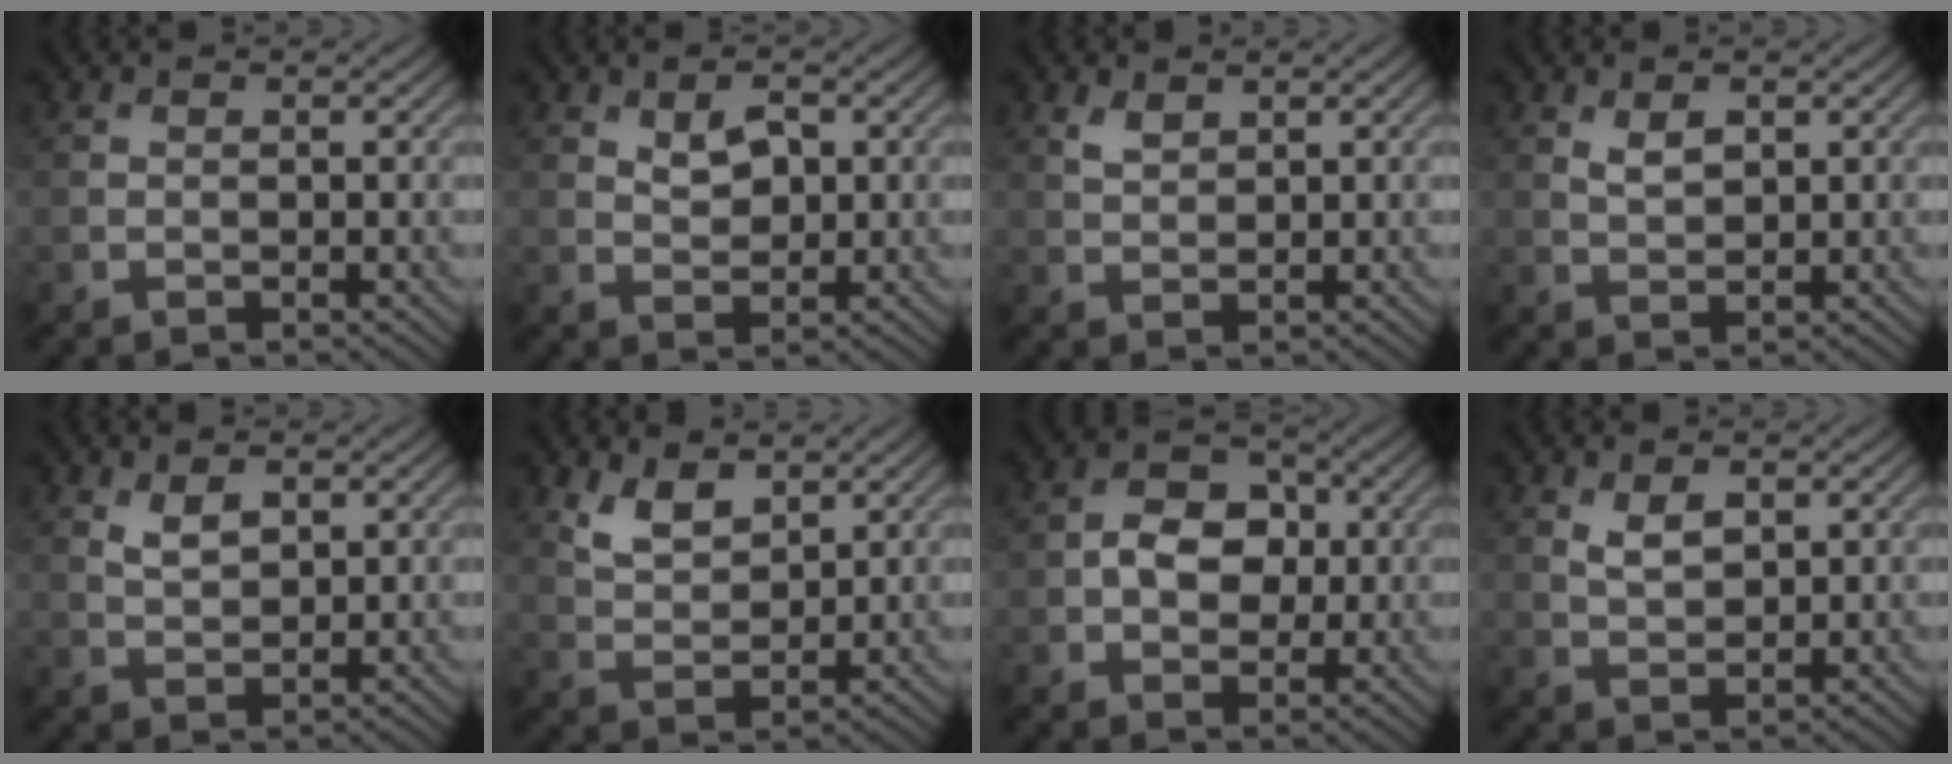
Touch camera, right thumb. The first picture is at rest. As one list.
[{"total": 3.2, "force": [1.2, 1.9, 2.2], "torque": [-0.043, -0.001, 0.023]}, {"total": 1.8, "force": [1.3, 0.8, 1.0], "torque": [-0.025, -0.002, 0.029]}, {"total": 2.3, "force": [1.1, 1.2, 1.7], "torque": [-0.037, -0.003, 0.027]}, {"total": 2.8, "force": [1.5, 1.4, 1.9], "torque": [-0.044, -0.004, 0.034]}, {"total": 4.4, "force": [2.9, 2.1, 2.5], "torque": [-0.061, -0.007, 0.063]}, {"total": 5.1, "force": [0.0, 4.0, 3.3], "torque": [-0.057, 0.004, -0.012]}, {"total": 2.8, "force": [1.4, 1.4, 2.0], "torque": [-0.046, -0.004, 0.032]}]